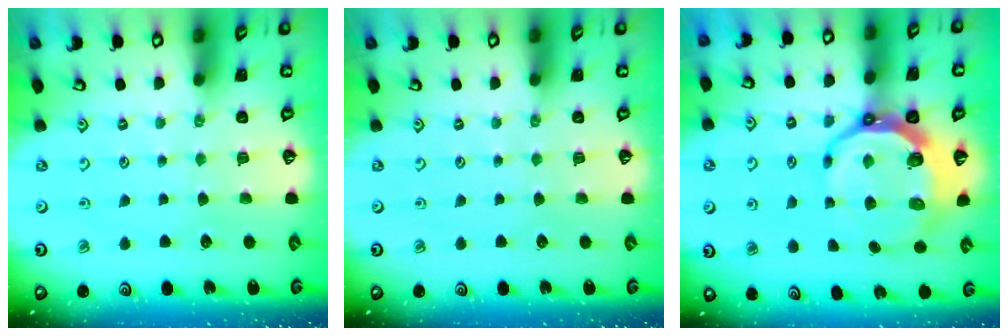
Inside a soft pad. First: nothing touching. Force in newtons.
{"total": 0.0}
{"total": 12.3, "press": 11.3, "slide": 4.8}